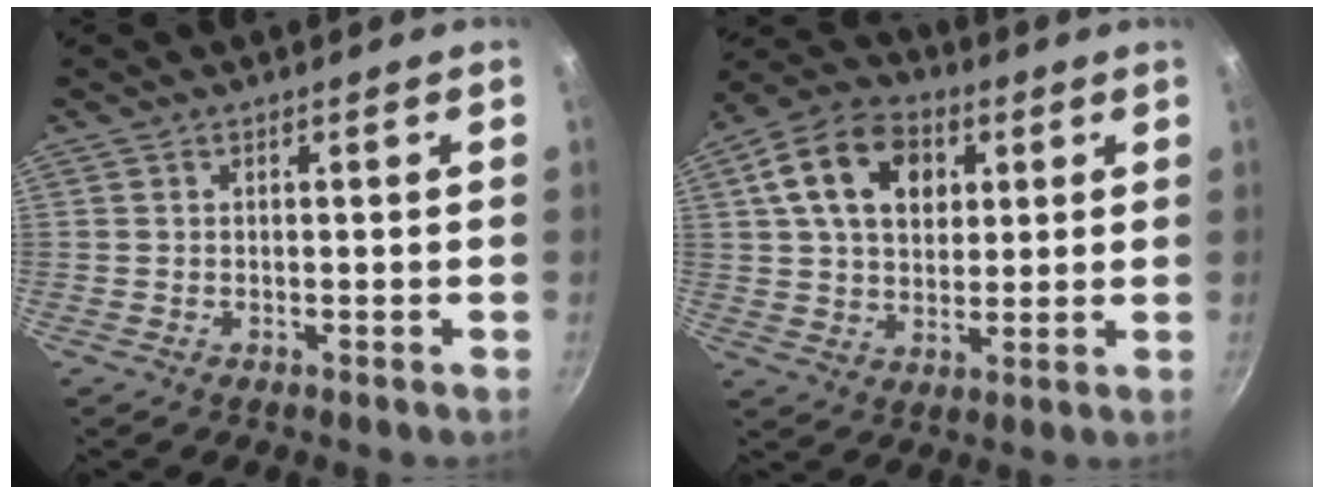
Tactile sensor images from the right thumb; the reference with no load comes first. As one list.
[{"total": 15.3, "force": [4.8, 10.8, 9.8], "torque": [-0.147, 0.006, 0.071]}]